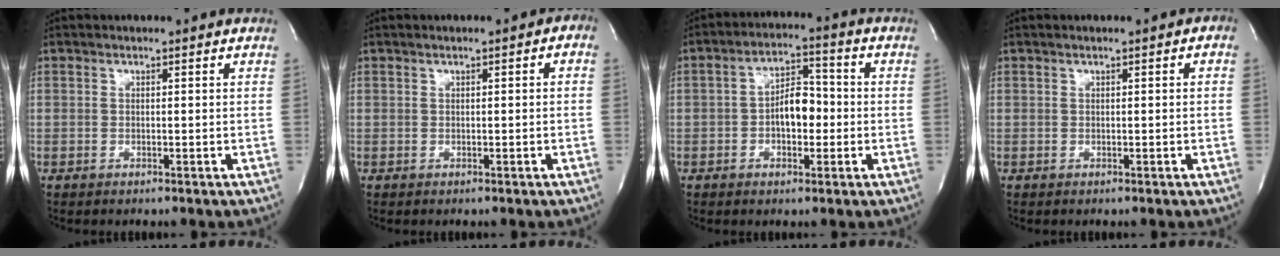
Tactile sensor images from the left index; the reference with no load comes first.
{"total": 1.7, "force": [0.0, 0.7, 1.6], "torque": [-0.016, 0.009, -0.003]}
{"total": 6.6, "force": [-1.1, 3.3, 5.6], "torque": [-0.095, 0.018, -0.020]}
{"total": 0.9, "force": [0.0, 0.4, 0.8], "torque": [-0.008, 0.005, -0.003]}